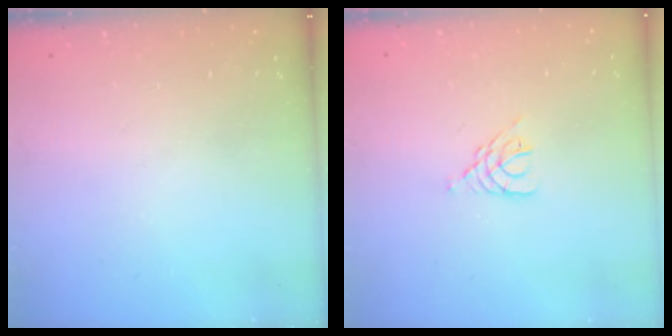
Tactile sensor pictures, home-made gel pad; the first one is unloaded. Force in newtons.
{"total": 3.1, "press": 3.0, "slide": 0.5}